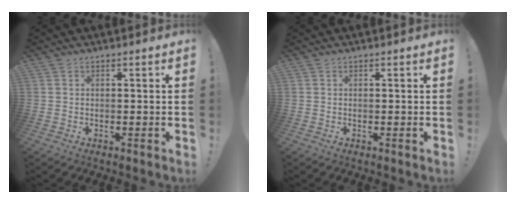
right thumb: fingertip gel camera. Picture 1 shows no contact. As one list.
[{"total": 0.0}]